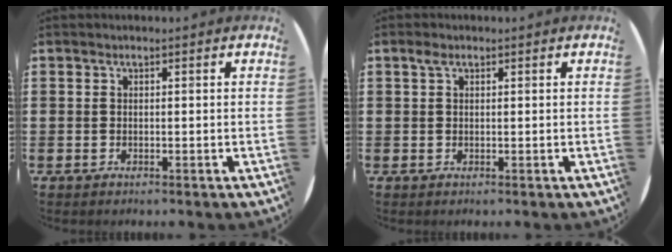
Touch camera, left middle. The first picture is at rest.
{"total": 1.0, "force": [0.5, 0.6, 0.6], "torque": [-0.012, 0.006, 0.009]}